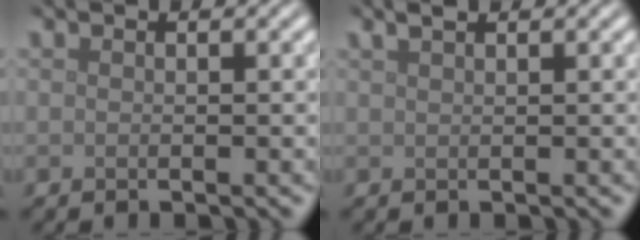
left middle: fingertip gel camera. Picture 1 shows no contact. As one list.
[{"total": 1.2, "force": [0.9, 0.3, 0.7], "torque": [-0.011, 0.002, 0.013]}]